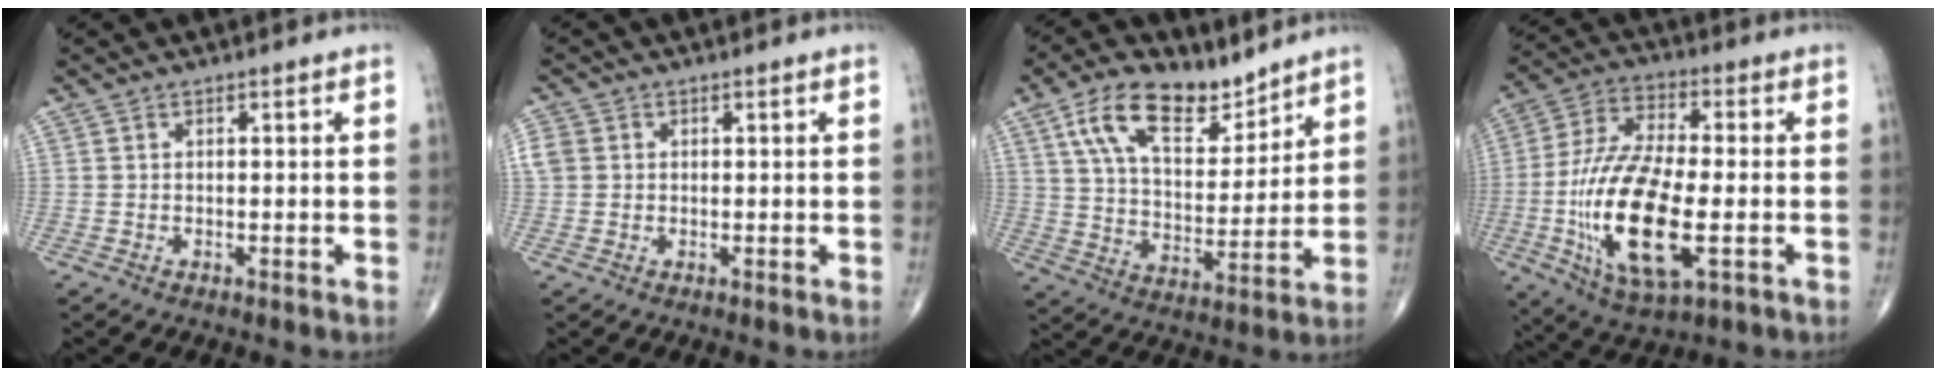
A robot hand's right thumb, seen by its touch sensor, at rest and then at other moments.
{"total": 3.0, "force": [0.5, 2.6, 1.3], "torque": [-0.026, 0.010, 0.010]}
{"total": 15.1, "force": [9.5, 7.6, 9.0], "torque": [-0.129, -0.045, 0.175]}
{"total": 20.1, "force": [-4.2, 7.6, 18.1], "torque": [-0.373, 0.006, -0.066]}